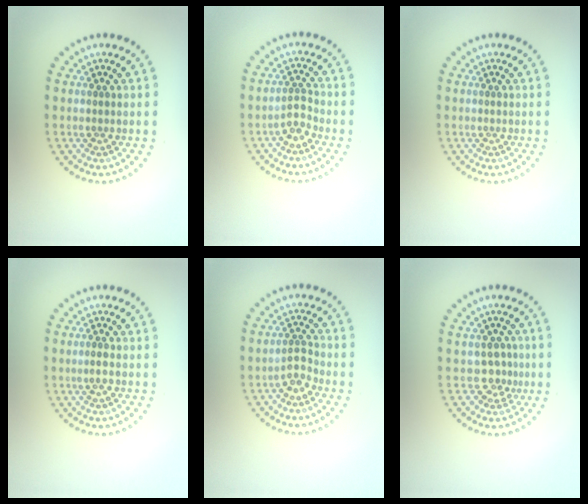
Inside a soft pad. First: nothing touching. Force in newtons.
{"total": 1.7, "press": 1.3, "slide": 1.1}
{"total": 0.0}
{"total": 0.8, "press": 0.8, "slide": 0.3}
{"total": 1.7, "press": 1.3, "slide": 1.1}
{"total": 2.1, "press": 1.4, "slide": 1.6}